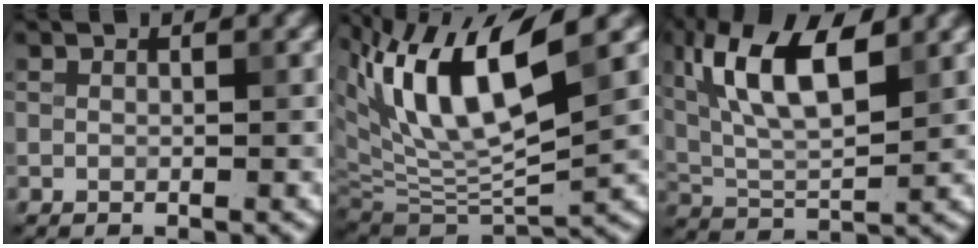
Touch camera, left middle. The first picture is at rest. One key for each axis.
{"total": 11.3, "fx": 5.0, "fy": 3.6, "fz": 9.4, "tx": -0.175, "ty": 0.005, "tz": 0.094}
{"total": 9.2, "fx": 3.7, "fy": 3.5, "fz": 7.6, "tx": -0.145, "ty": 0.016, "tz": 0.066}